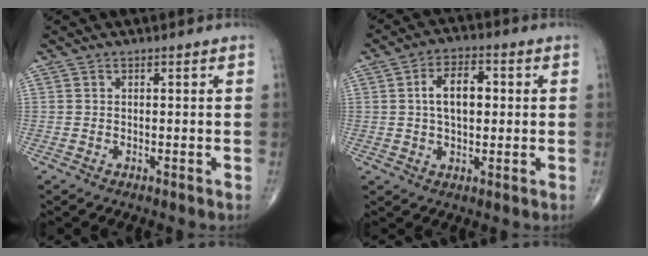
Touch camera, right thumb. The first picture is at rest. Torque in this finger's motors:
{"motor_torque": [0.86, 2.53, 1.00, 0.35, 0.07]}